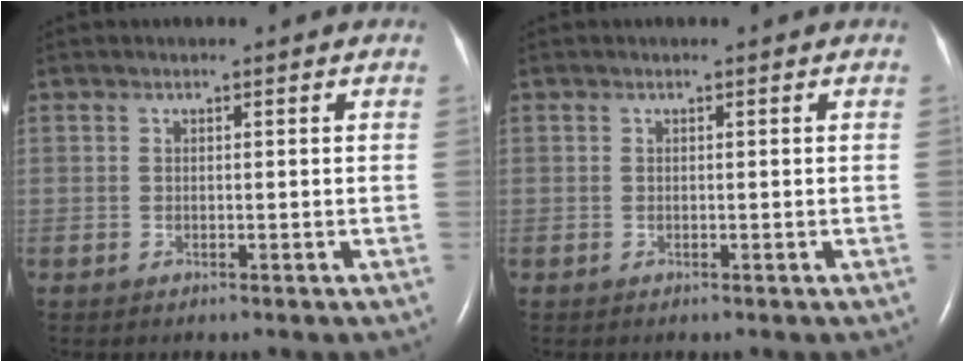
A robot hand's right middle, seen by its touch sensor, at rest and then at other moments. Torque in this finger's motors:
{"motor_torque": [0.00, 0.00, -0.29, -0.12]}